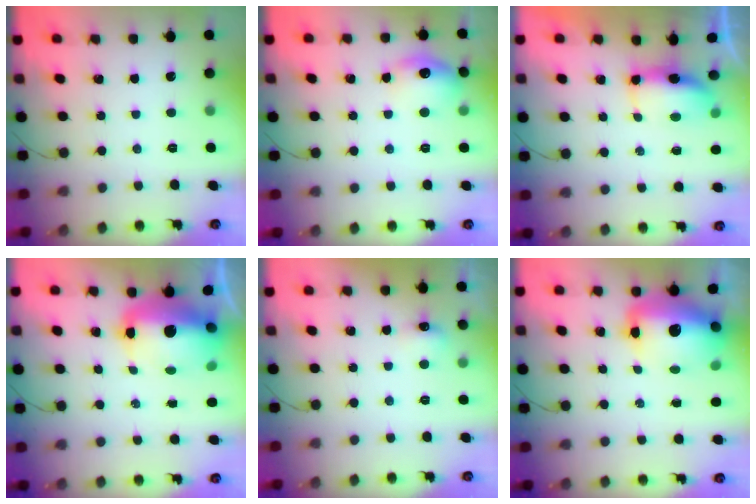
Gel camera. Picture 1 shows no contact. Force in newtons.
{"total": 11.7, "press": 11.6, "slide": 0.7}
{"total": 8.6, "press": 7.1, "slide": 4.9}
{"total": 15.6, "press": 14.8, "slide": 4.9}
{"total": 5.1, "press": 5.0, "slide": 1.3}
{"total": 16.5, "press": 16.0, "slide": 4.3}